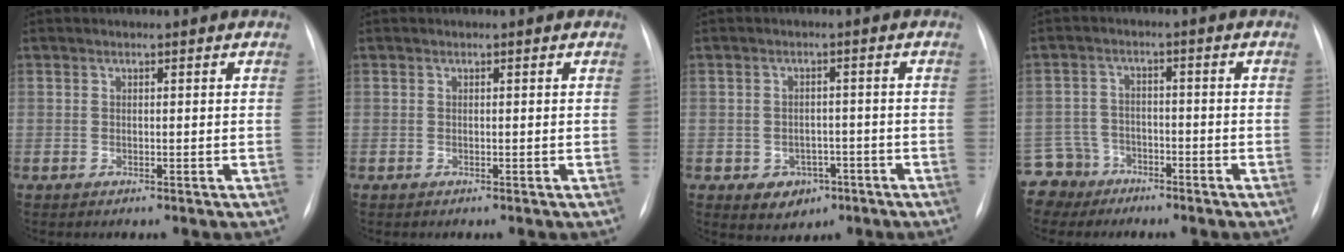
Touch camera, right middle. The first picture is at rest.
{"total": 0.0}
{"total": 4.6, "force": [-2.1, 3.6, 1.8], "torque": [-0.019, 0.010, -0.018]}
{"total": 6.2, "force": [-4.6, 4.0, -0.6], "torque": [0.009, 0.002, -0.087]}